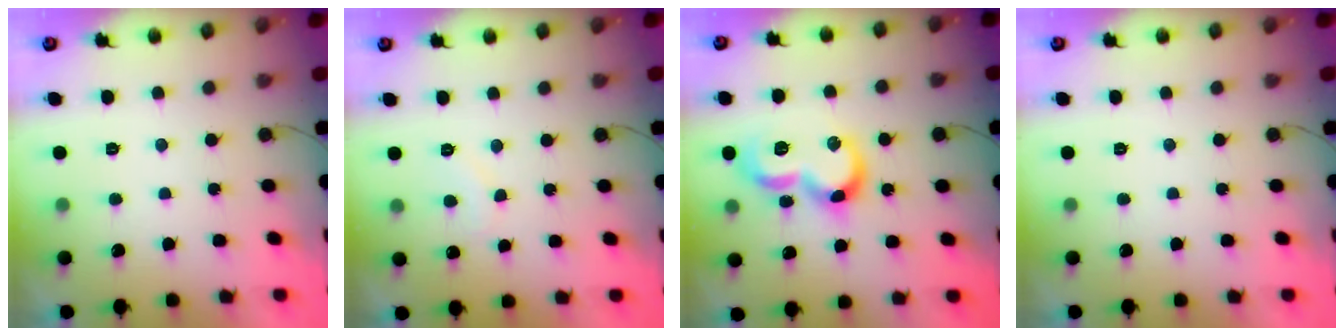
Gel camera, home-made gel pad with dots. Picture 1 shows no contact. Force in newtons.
{"total": 5.3, "press": 5.3, "slide": 0.4}
{"total": 13.8, "press": 13.7, "slide": 1.2}
{"total": 0.0}